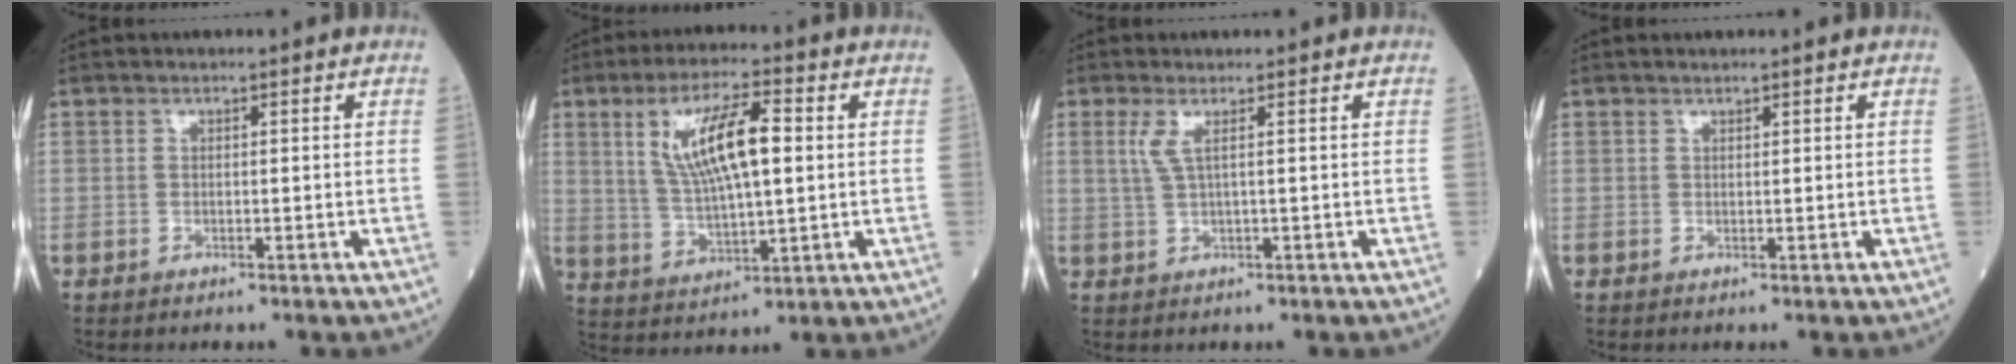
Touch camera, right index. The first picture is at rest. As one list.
[{"total": 11.3, "force": [2.7, 2.6, 10.7], "torque": [-0.205, 0.009, 0.054]}, {"total": 2.3, "force": [0.8, -0.1, 2.1], "torque": [-0.058, 0.003, 0.020]}, {"total": 0.5, "force": [0.5, 0.0, 0.2], "torque": [-0.008, 0.003, 0.011]}]